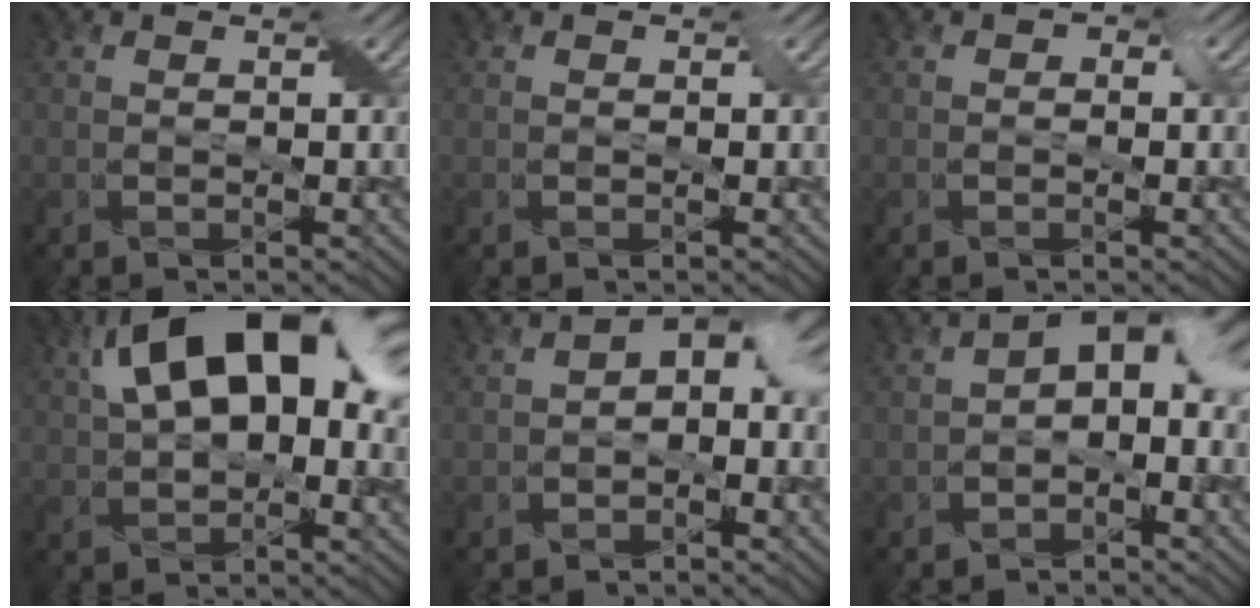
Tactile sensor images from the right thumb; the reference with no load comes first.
{"total": 0.0}
{"total": 1.0, "force": [-0.3, 0.8, 0.6], "torque": [-0.008, -0.002, -0.006]}
{"total": 16.6, "force": [5.0, 8.8, 13.2], "torque": [-0.218, 0.050, 0.063]}
{"total": 6.2, "force": [-0.8, 4.0, 4.7], "torque": [-0.056, 0.001, -0.022]}
{"total": 7.2, "force": [-1.0, 4.4, 5.6], "torque": [-0.076, 0.005, -0.028]}